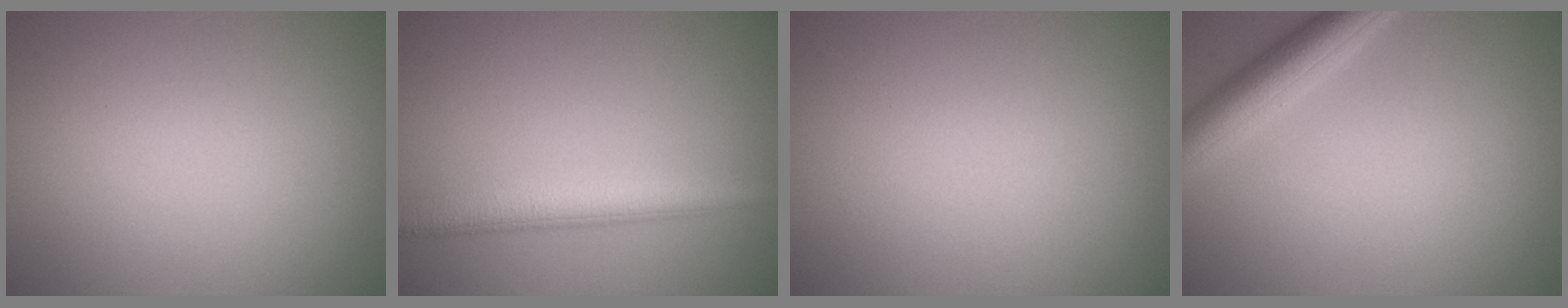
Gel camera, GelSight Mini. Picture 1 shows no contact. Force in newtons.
{"total": 4.1, "press": 4.1, "slide": 0.1}
{"total": 0.0}
{"total": 4.1, "press": 4.1, "slide": 0.2}